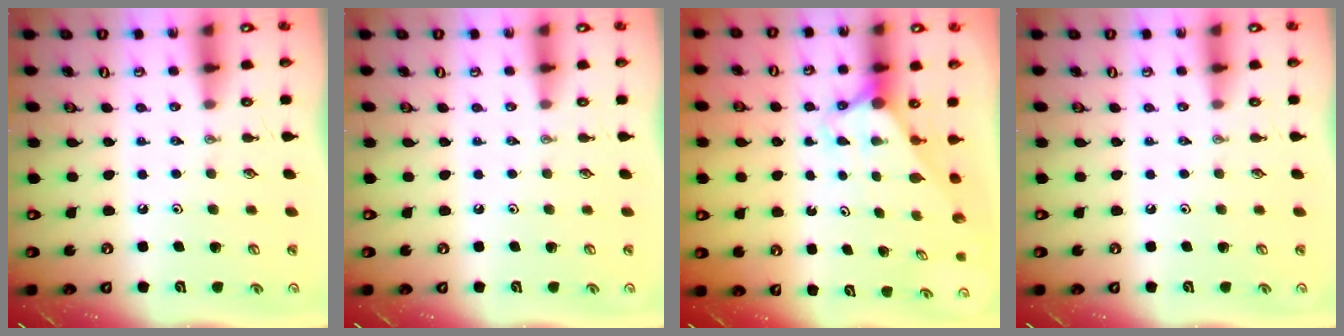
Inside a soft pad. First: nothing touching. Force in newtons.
{"total": 0.0}
{"total": 2.7, "press": 2.7, "slide": 0.0}
{"total": 0.0}